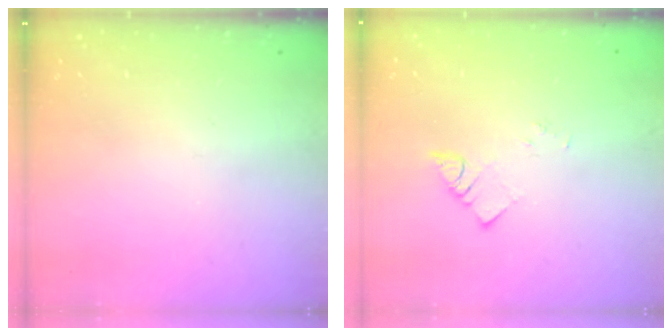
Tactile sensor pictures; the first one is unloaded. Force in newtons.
{"total": 2.2, "press": 2.2, "slide": 0.2}